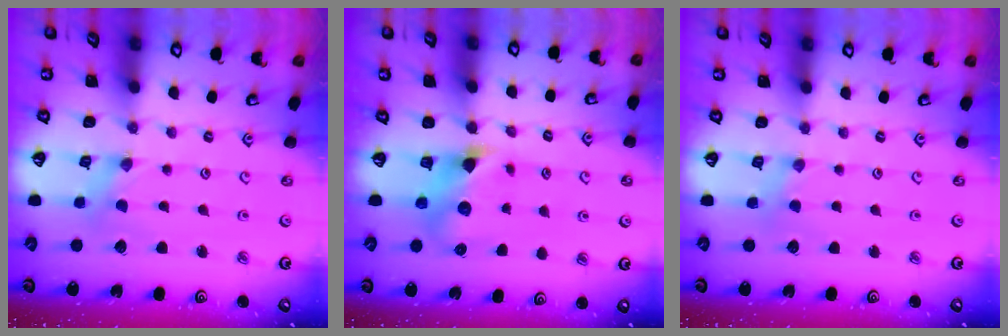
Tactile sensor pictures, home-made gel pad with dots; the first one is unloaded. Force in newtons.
{"total": 8.1, "press": 8.1, "slide": 0.7}
{"total": 2.5, "press": 2.5, "slide": 0.3}